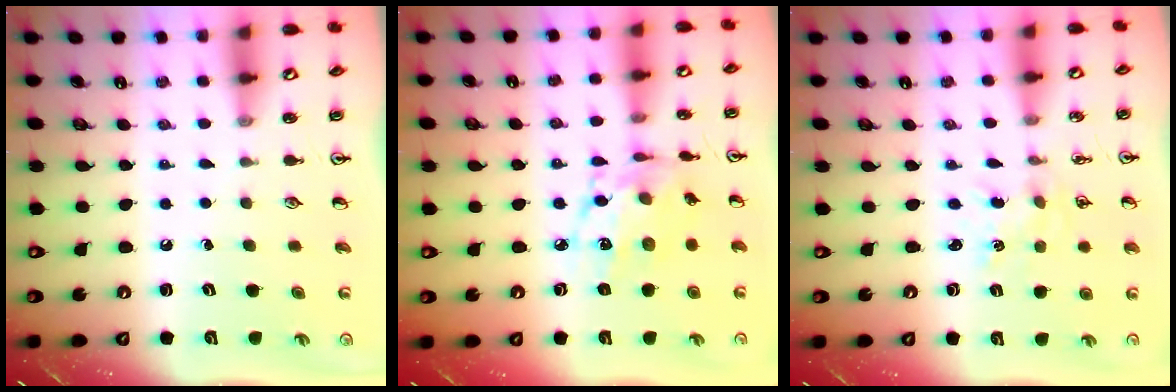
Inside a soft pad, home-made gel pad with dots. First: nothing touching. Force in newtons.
{"total": 11.4, "press": 11.4, "slide": 0.8}
{"total": 0.0}